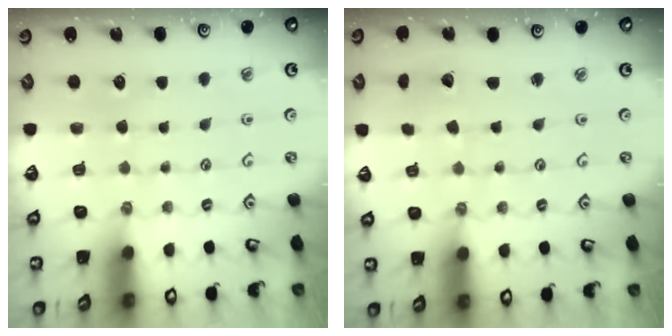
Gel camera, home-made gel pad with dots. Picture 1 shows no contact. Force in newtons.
{"total": 2.1, "press": 2.1, "slide": 0.1}